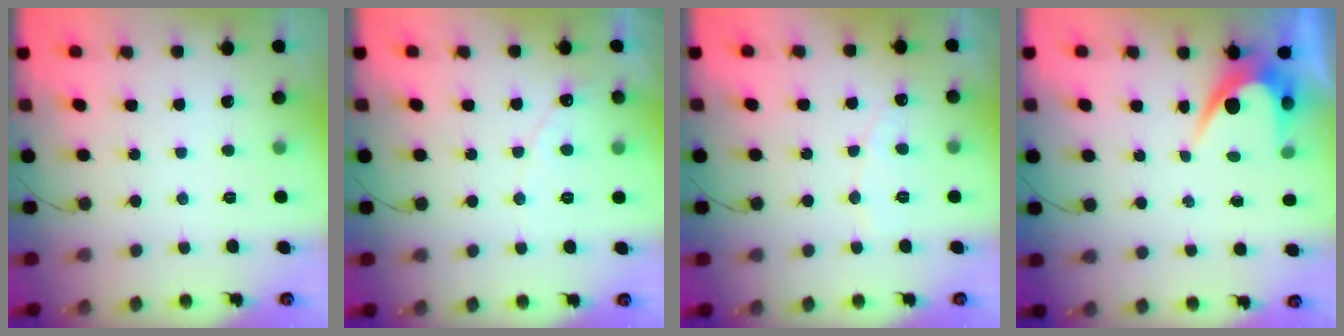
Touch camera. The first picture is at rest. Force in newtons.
{"total": 3.7, "press": 3.7, "slide": 0.2}
{"total": 5.3, "press": 5.2, "slide": 0.2}
{"total": 5.4, "press": 5.4, "slide": 0.4}